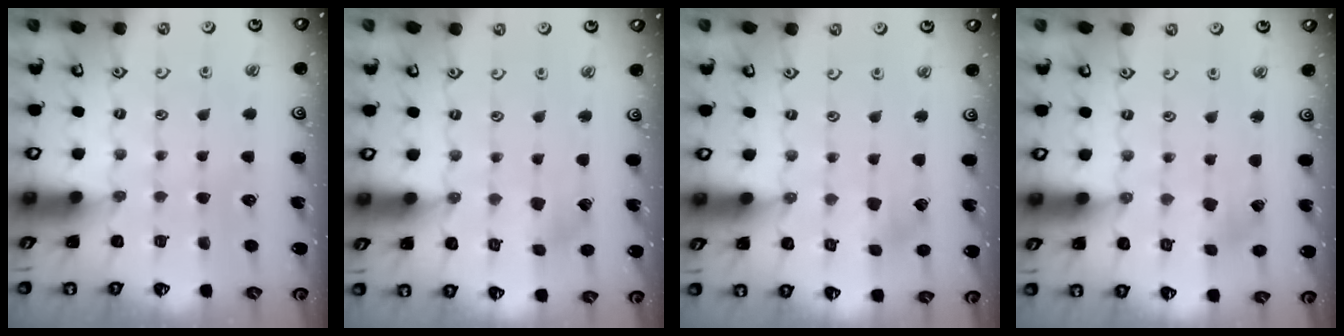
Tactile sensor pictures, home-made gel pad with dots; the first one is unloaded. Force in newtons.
{"total": 2.1, "press": 2.1, "slide": 0.0}
{"total": 1.9, "press": 1.9, "slide": 0.2}
{"total": 2.2, "press": 2.2, "slide": 0.4}